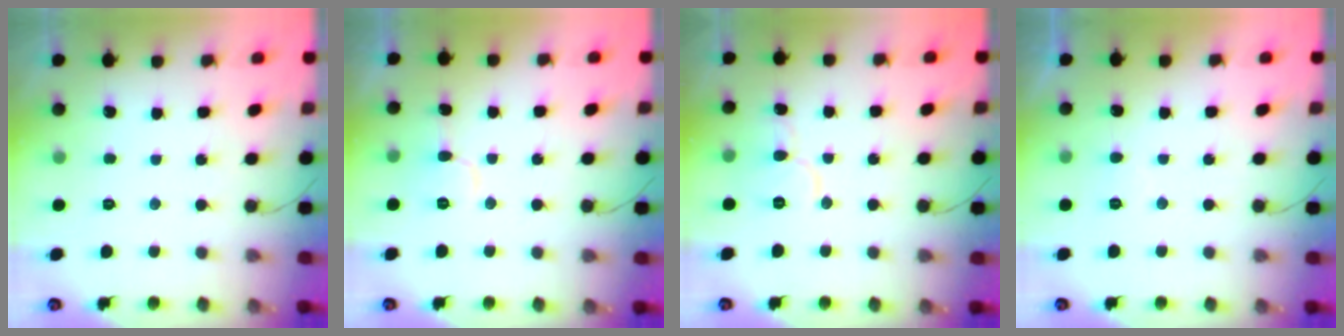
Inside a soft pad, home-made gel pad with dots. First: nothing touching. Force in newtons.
{"total": 7.5, "press": 7.4, "slide": 0.9}
{"total": 7.6, "press": 7.5, "slide": 0.8}
{"total": 3.3, "press": 3.3, "slide": 0.2}